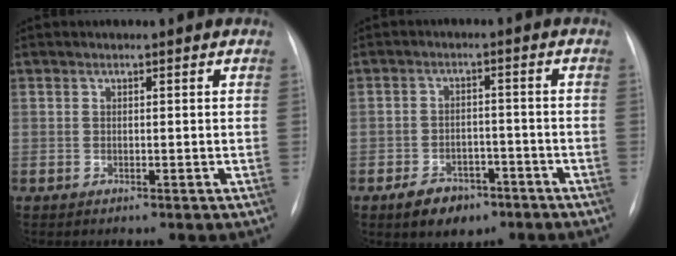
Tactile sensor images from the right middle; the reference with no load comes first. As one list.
[{"total": 6.1, "force": [-3.8, 3.7, 2.9], "torque": [-0.047, 0.005, -0.052]}]